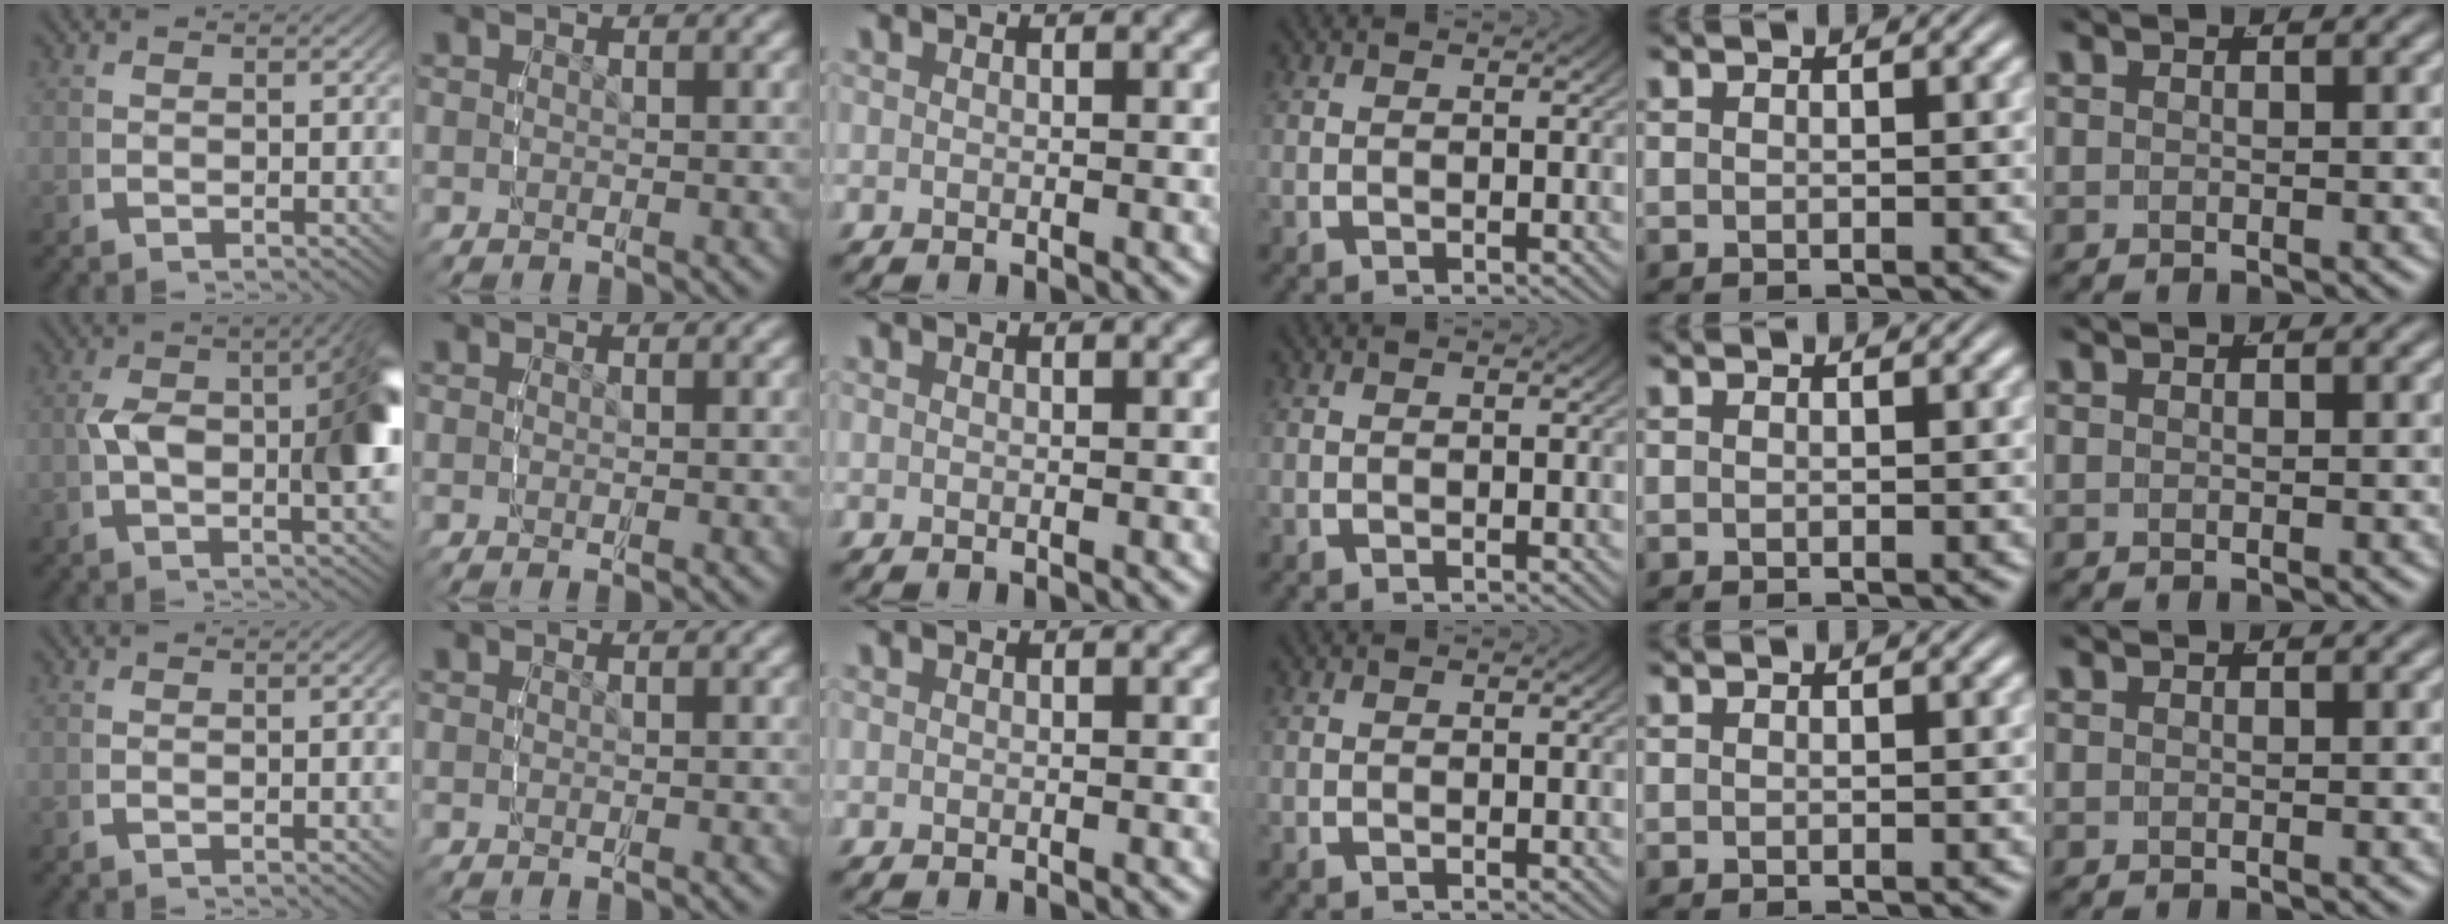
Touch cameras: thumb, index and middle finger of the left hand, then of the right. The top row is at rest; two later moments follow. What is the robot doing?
{"motion": "lift_and_place", "object": "glasses"}